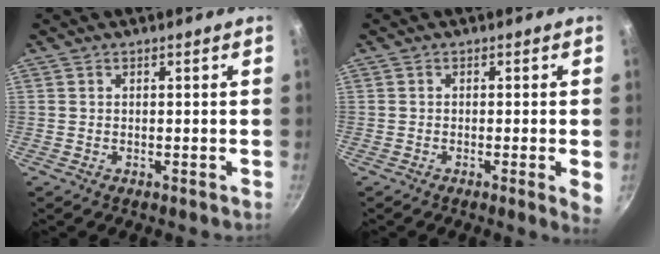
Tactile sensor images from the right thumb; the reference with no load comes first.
{"total": 3.5, "force": [-0.7, 0.1, 3.4], "torque": [-0.045, -0.008, -0.008]}